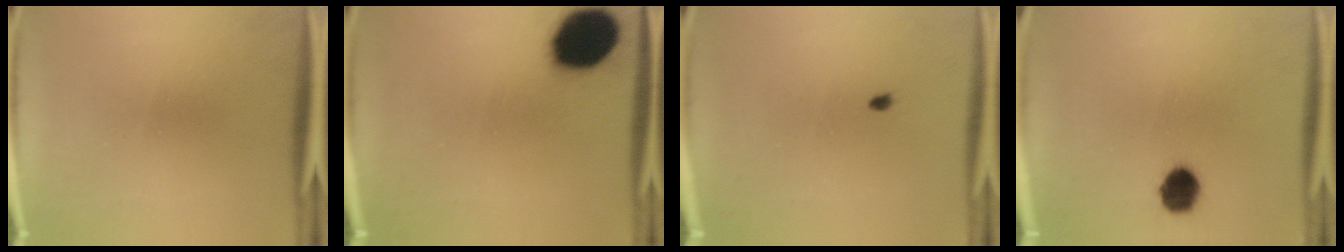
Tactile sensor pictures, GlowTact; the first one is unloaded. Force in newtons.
{"total": 17.4}
{"total": 1.4}
{"total": 6.5}